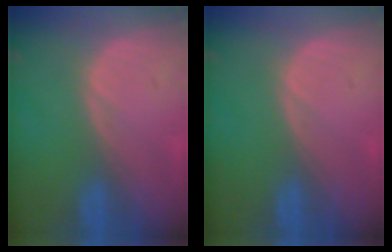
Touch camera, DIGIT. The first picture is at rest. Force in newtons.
{"total": 0.0}